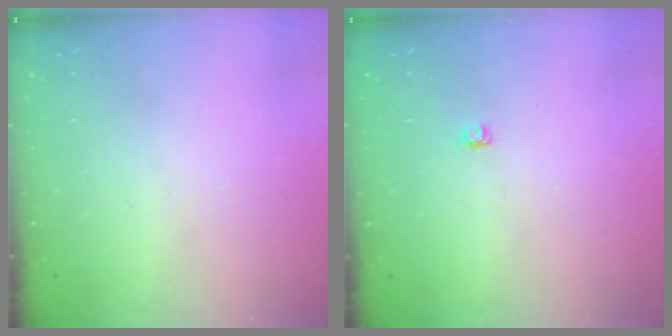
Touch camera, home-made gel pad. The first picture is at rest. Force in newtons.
{"total": 2.8, "press": 2.8, "slide": 0.4}